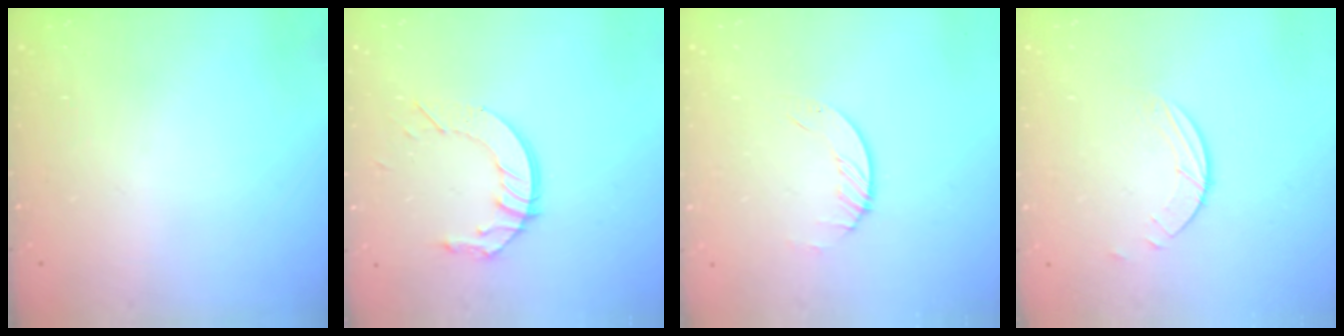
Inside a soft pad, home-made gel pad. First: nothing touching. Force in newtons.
{"total": 8.9, "press": 8.9, "slide": 0.7}
{"total": 1.9, "press": 1.9, "slide": 0.2}
{"total": 2.0, "press": 2.0, "slide": 0.2}